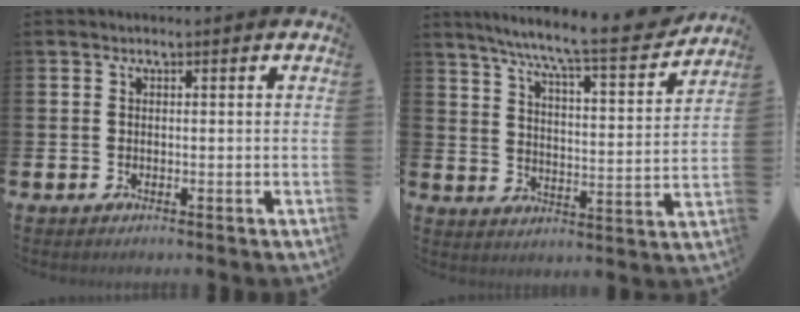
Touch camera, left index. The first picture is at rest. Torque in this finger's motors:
{"motor_torque": [0.98, -1.16, 0.68, 0.21]}